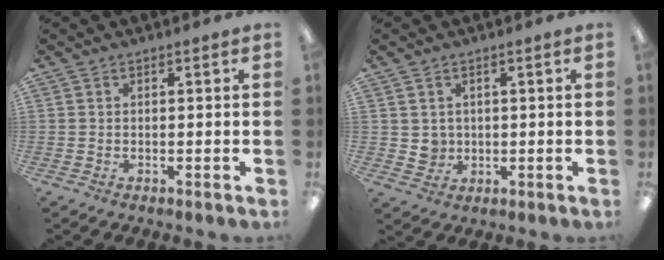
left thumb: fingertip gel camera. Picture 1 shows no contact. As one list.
[{"total": 3.2, "force": [1.4, 2.9, 0.3], "torque": [-0.005, -0.002, 0.026]}]